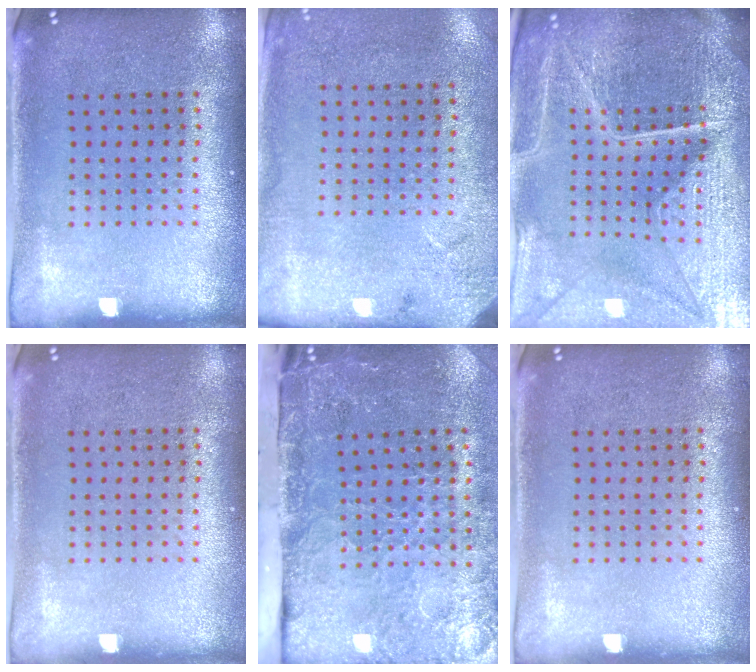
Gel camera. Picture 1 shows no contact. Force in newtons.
{"total": 2.8, "press": 2.2, "slide": 1.6}
{"total": 6.1, "press": 5.4, "slide": 2.7}
{"total": 0.0}
{"total": 4.9, "press": 3.7, "slide": 3.2}
{"total": 0.0}